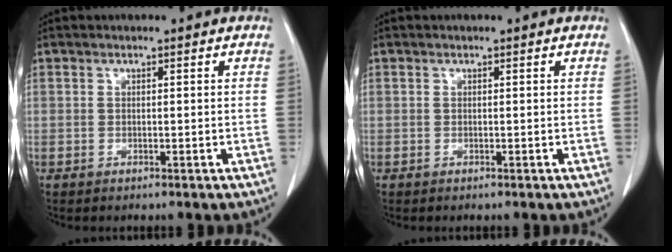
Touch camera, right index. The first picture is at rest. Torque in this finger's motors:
{"motor_torque": [-0.02, 0.00, 0.02, 0.00]}